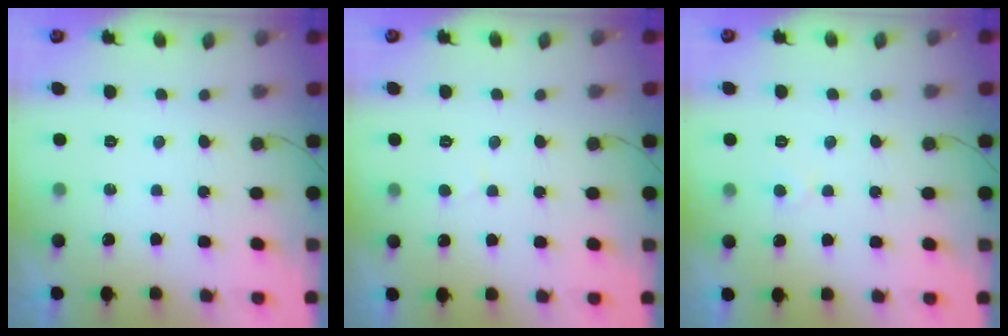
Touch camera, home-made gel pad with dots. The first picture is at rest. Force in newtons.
{"total": 2.9, "press": 2.9, "slide": 0.3}
{"total": 2.7, "press": 2.7, "slide": 0.2}